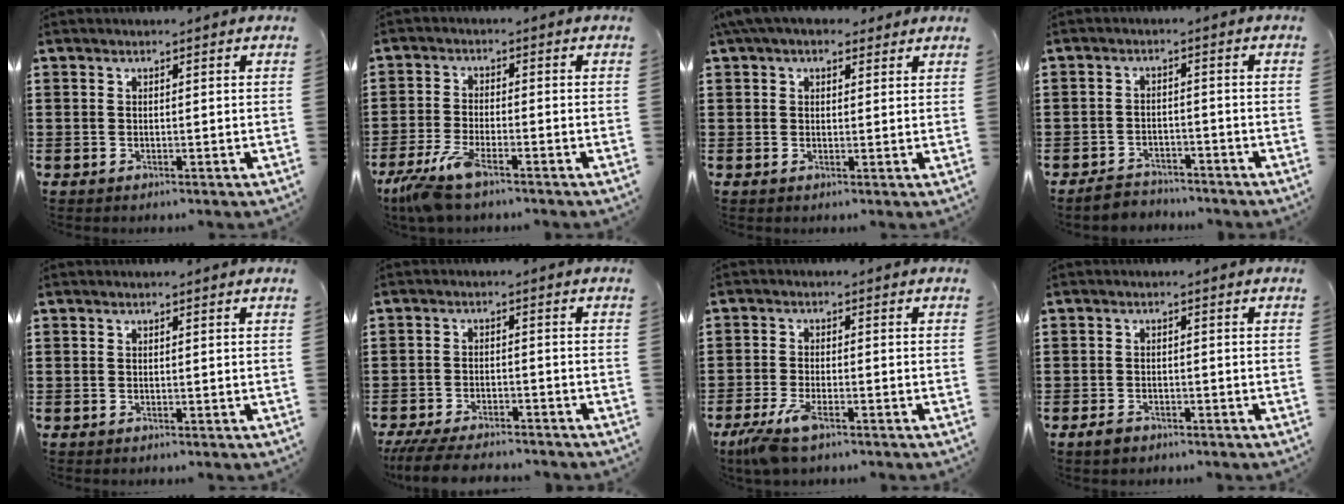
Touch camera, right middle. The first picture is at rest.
{"total": 6.0, "force": [-4.5, 0.9, 3.9], "torque": [-0.098, -0.017, -0.087]}
{"total": 3.5, "force": [2.9, 1.2, 1.5], "torque": [-0.038, 0.001, 0.055]}
{"total": 2.8, "force": [-2.7, 0.7, 0.0], "torque": [-0.007, 0.002, -0.058]}
{"total": 0.0}
{"total": 4.6, "force": [-4.3, 0.6, 1.4], "torque": [-0.035, -0.004, -0.088]}
{"total": 4.8, "force": [-3.3, 1.0, 3.4], "torque": [-0.081, -0.013, -0.067]}
{"total": 1.8, "force": [-1.3, 0.9, 0.8], "torque": [-0.024, -0.001, -0.030]}